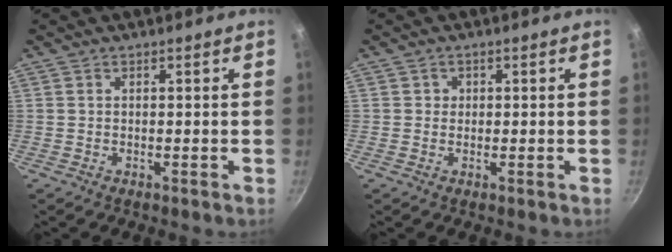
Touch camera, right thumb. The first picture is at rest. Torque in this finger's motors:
{"motor_torque": [-0.53, 0.55, 0.20, 0.13, 0.04]}